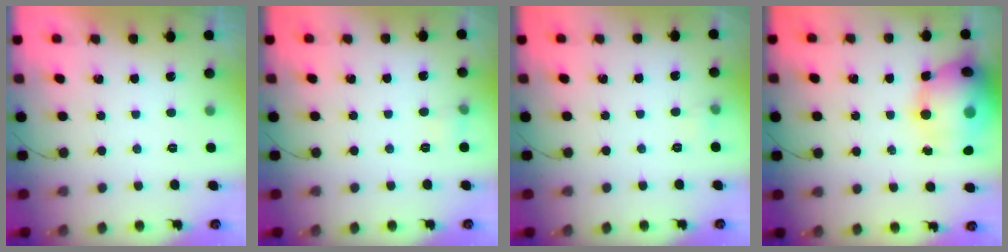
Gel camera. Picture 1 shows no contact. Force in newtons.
{"total": 4.1, "press": 3.9, "slide": 1.2}
{"total": 3.0, "press": 2.7, "slide": 1.3}
{"total": 20.4, "press": 20.0, "slide": 4.3}